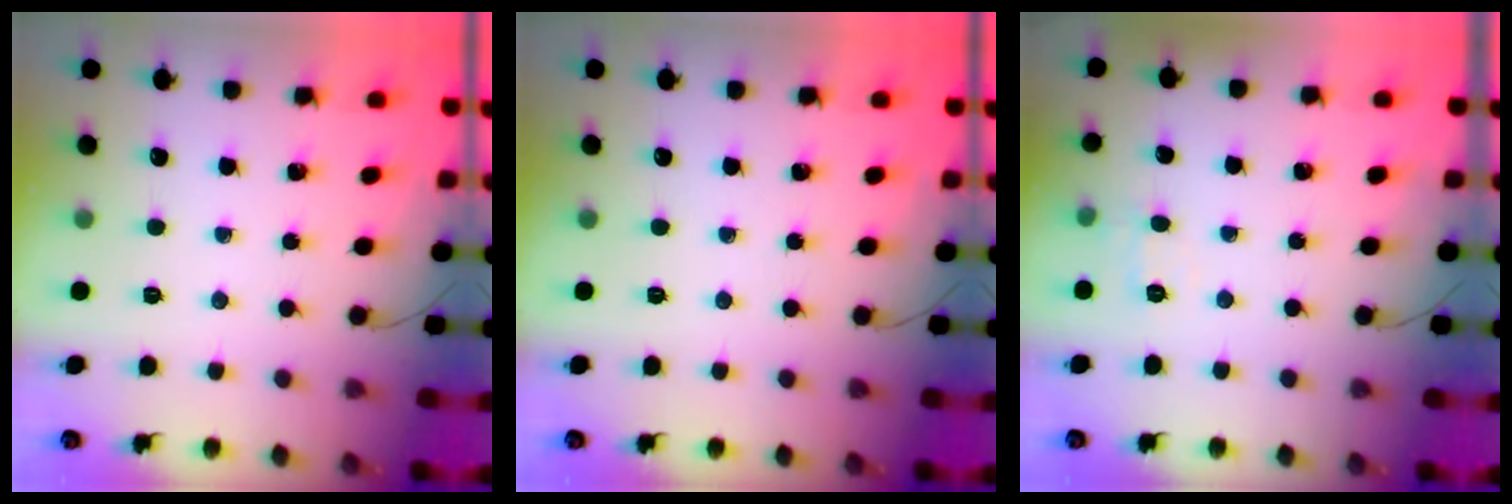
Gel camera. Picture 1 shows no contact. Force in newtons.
{"total": 0.0}
{"total": 4.9, "press": 4.7, "slide": 1.4}